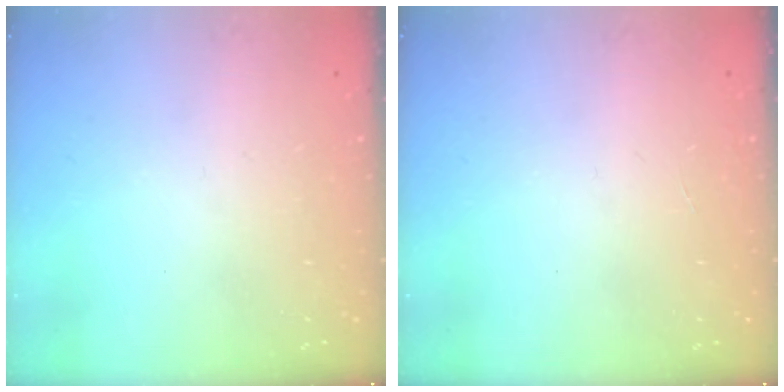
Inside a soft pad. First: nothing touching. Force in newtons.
{"total": 0.0}